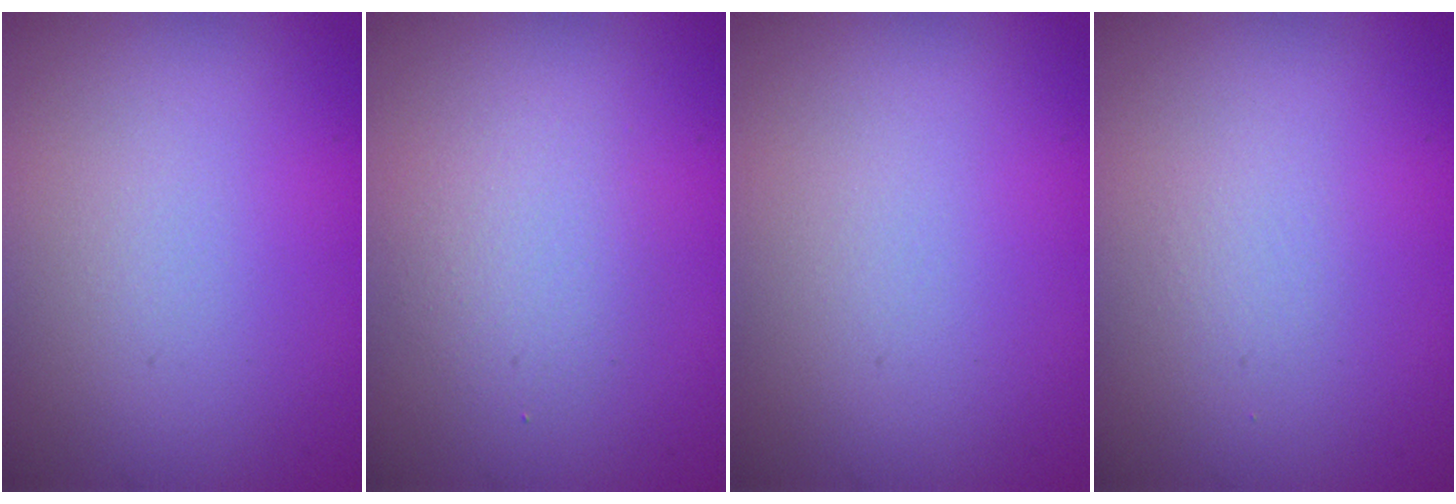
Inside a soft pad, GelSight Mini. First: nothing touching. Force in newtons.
{"total": 2.1, "press": 2.1, "slide": 0.1}
{"total": 0.0}
{"total": 0.0}